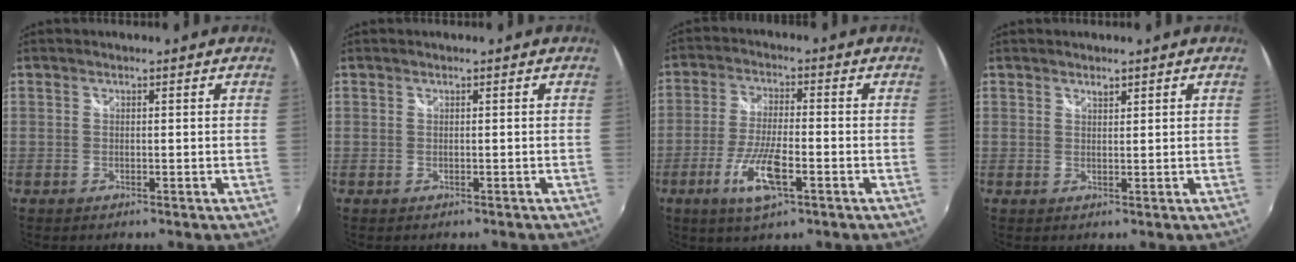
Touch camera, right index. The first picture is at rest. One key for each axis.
{"total": 0.0}
{"total": 9.2, "fx": -4.1, "fy": 2.2, "fz": 7.9, "tx": -0.166, "ty": -0.011, "tz": -0.077}
{"total": 1.0, "fx": 0.9, "fy": 0.4, "fz": 0.4, "tx": -0.005, "ty": 0.000, "tz": 0.015}